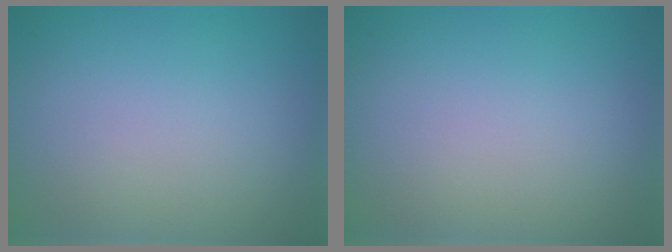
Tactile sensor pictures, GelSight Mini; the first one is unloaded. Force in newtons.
{"total": 0.0}